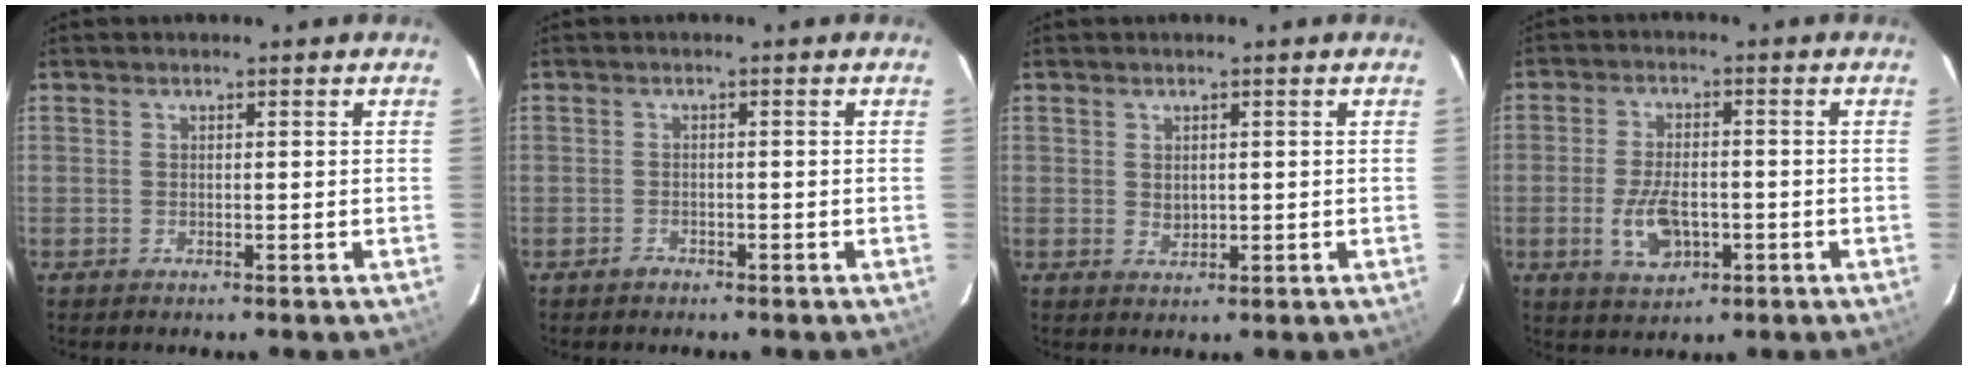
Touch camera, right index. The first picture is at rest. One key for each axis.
{"total": 1.3, "fx": -1.0, "fy": 0.8, "fz": 0.2, "tx": -0.002, "ty": 0.001, "tz": -0.017}
{"total": 1.9, "fx": 0.3, "fy": 1.5, "fz": 1.1, "tx": -0.016, "ty": -0.001, "tz": 0.008}
{"total": 7.9, "fx": -2.3, "fy": 4.3, "fz": 6.2, "tx": -0.127, "ty": -0.006, "tz": -0.034}